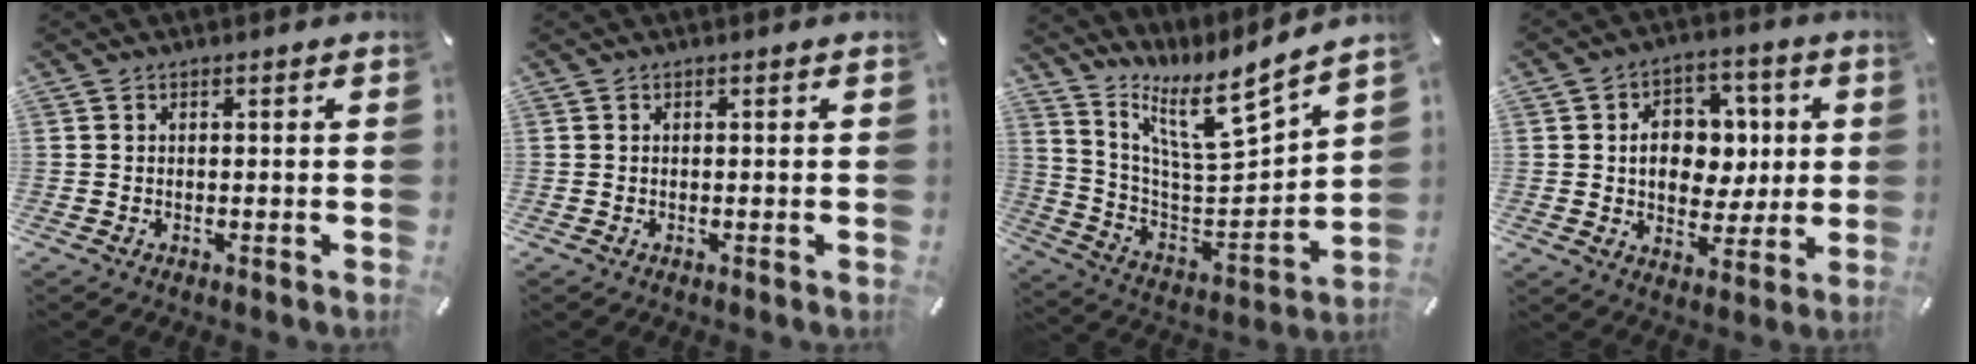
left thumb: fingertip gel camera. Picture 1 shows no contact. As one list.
[{"total": 0.0}, {"total": 12.4, "force": [9.6, 3.1, 7.2], "torque": [-0.118, -0.101, 0.158]}, {"total": 10.7, "force": [0.9, 9.0, 5.8], "torque": [-0.081, 0.006, 0.021]}]